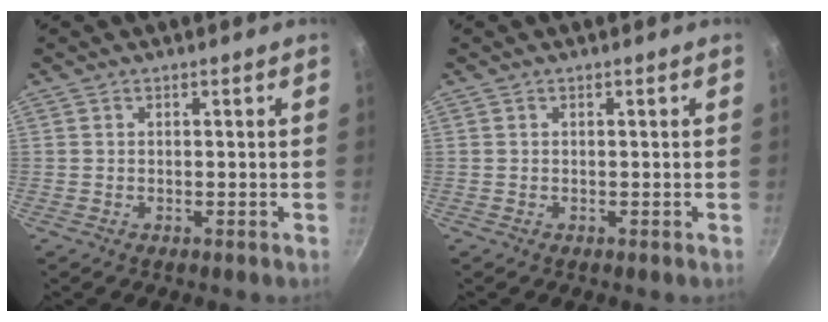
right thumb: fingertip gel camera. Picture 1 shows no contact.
{"total": 0.0}